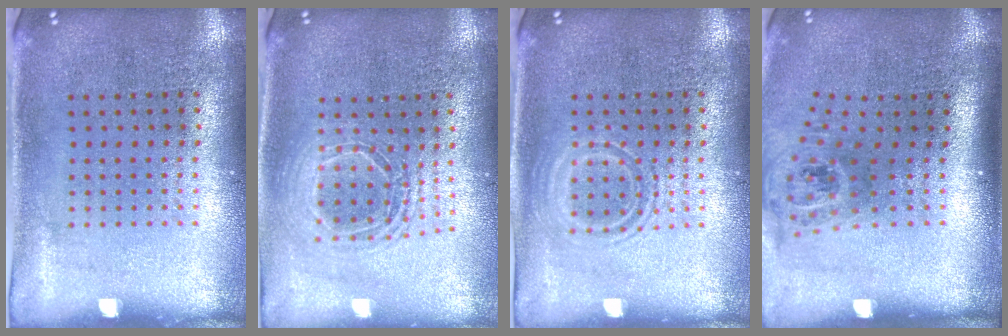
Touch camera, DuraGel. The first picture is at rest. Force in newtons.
{"total": 1.5, "press": 1.3, "slide": 0.8}
{"total": 1.0, "press": 1.0, "slide": 0.2}
{"total": 1.8, "press": 1.3, "slide": 1.3}